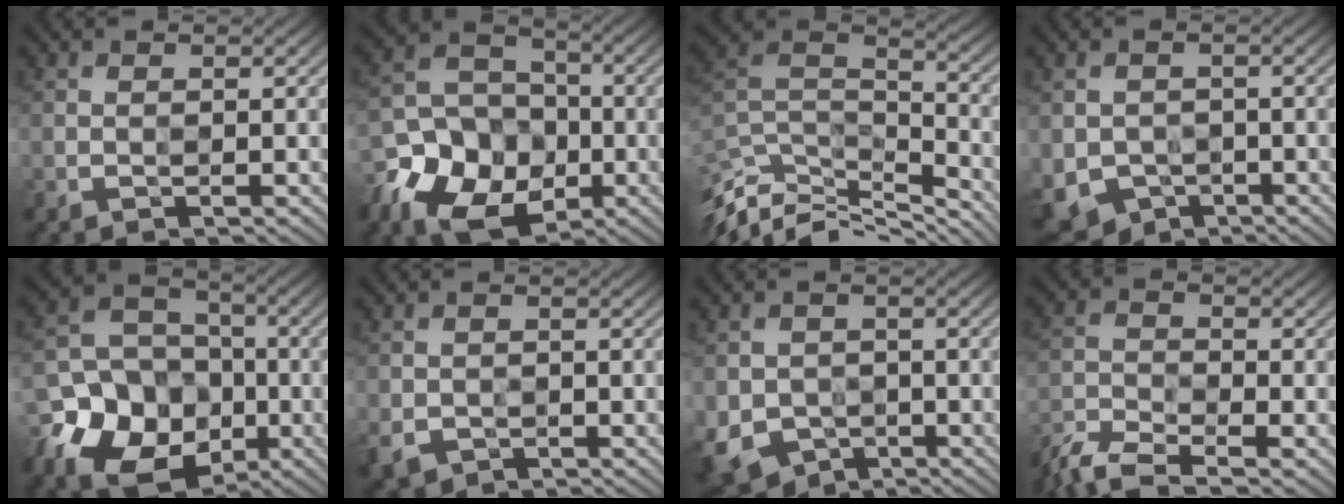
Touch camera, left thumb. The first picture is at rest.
{"total": 11.6, "force": [-4.9, 8.8, 5.8], "torque": [-0.131, -0.020, -0.094]}
{"total": 11.9, "force": [-9.5, 4.1, 5.8], "torque": [-0.150, 0.001, -0.163]}
{"total": 4.5, "force": [-1.8, 3.8, 1.5], "torque": [-0.047, -0.020, -0.029]}
{"total": 14.1, "force": [-5.5, 11.4, 6.2], "torque": [-0.137, -0.022, -0.119]}
{"total": 2.1, "force": [-0.8, 1.9, 0.4], "torque": [-0.017, -0.014, -0.016]}
{"total": 5.8, "force": [-2.0, 5.0, 2.2], "torque": [-0.064, -0.021, -0.032]}
{"total": 6.9, "force": [-6.0, 1.6, 3.1], "torque": [-0.077, -0.020, -0.121]}